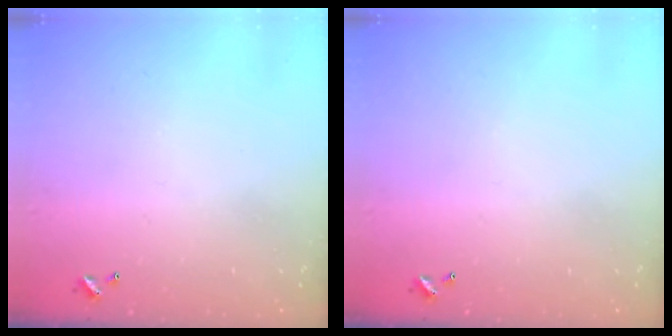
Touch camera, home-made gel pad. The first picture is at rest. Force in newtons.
{"total": 0.0}